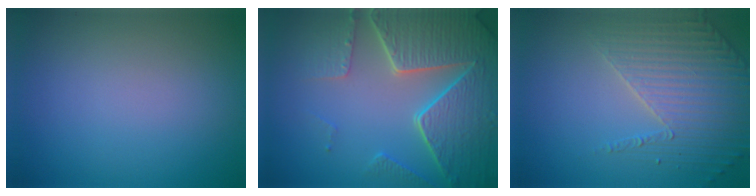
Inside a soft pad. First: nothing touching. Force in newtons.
{"total": 8.4, "press": 6.1, "slide": 5.8}
{"total": 3.6, "press": 3.6, "slide": 0.7}